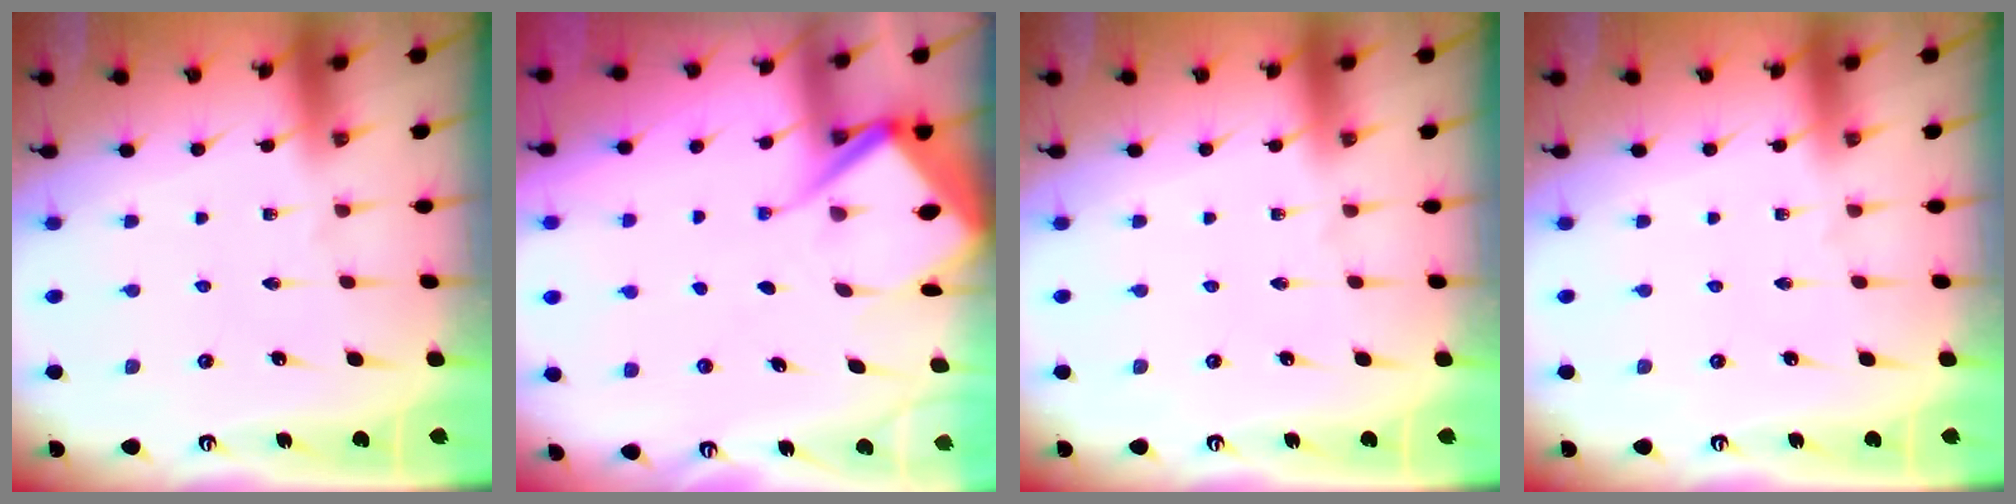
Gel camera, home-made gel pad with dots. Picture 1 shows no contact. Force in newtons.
{"total": 8.9, "press": 8.8, "slide": 0.7}
{"total": 0.0}
{"total": 0.0}